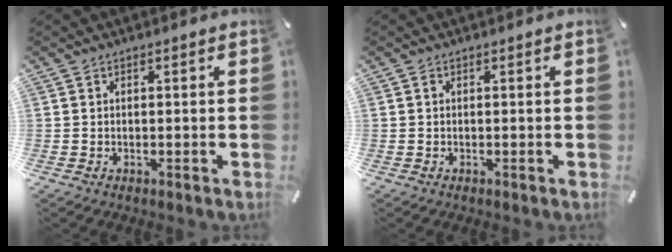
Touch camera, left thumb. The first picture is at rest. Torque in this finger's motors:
{"motor_torque": [0.22, -0.16, 0.09, -0.02, 0.00]}